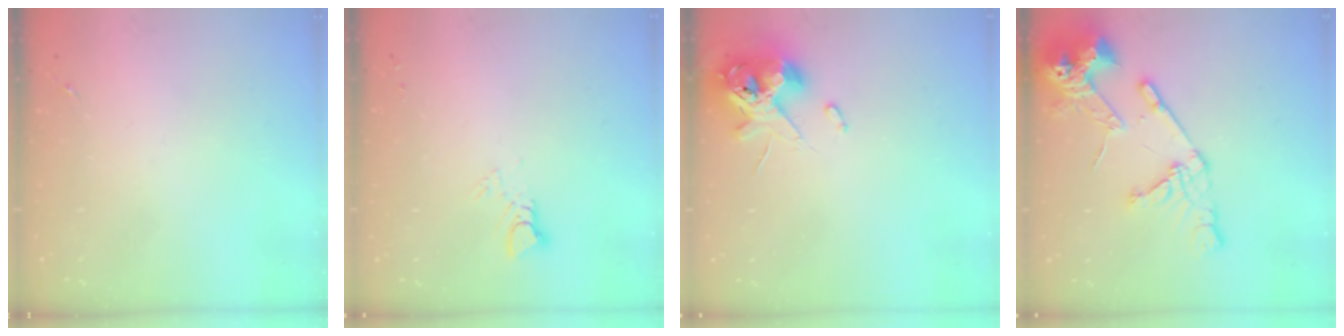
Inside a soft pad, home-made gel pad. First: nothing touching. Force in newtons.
{"total": 3.6, "press": 3.6, "slide": 0.2}
{"total": 12.2, "press": 12.0, "slide": 2.0}
{"total": 17.1, "press": 17.0, "slide": 2.1}